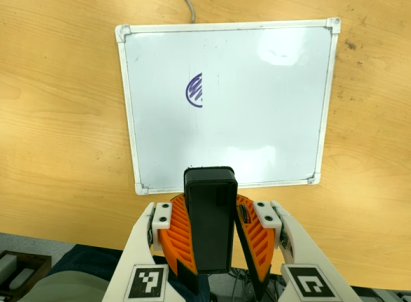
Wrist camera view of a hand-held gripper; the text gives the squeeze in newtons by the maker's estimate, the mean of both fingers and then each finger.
{"total": 11.2, "left": 10.7, "right": 11.8}